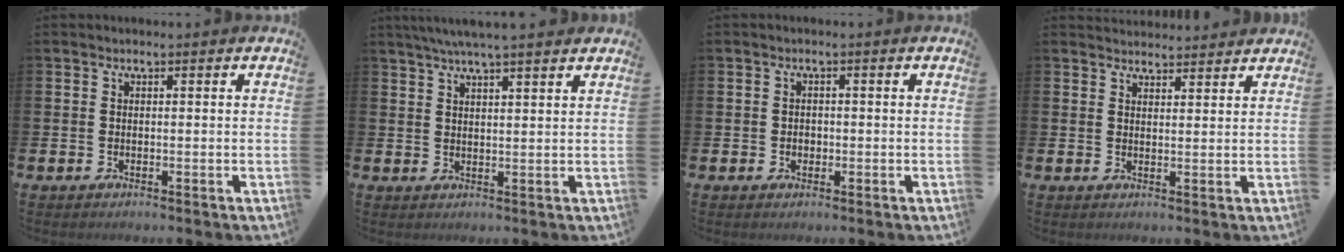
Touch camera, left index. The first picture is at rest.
{"total": 4.7, "force": [4.2, -0.2, 2.1], "torque": [-0.049, -0.006, 0.077]}
{"total": 1.2, "force": [-0.3, 1.1, 0.6], "torque": [-0.011, 0.006, -0.007]}
{"total": 2.9, "force": [2.9, 0.5, -0.1], "torque": [0.006, -0.017, 0.051]}